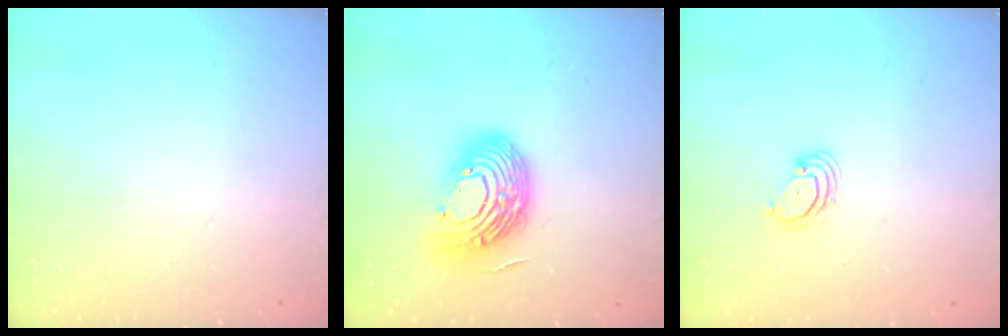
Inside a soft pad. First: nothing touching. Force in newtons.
{"total": 16.1, "press": 16.0, "slide": 1.3}
{"total": 3.0, "press": 3.0, "slide": 0.3}